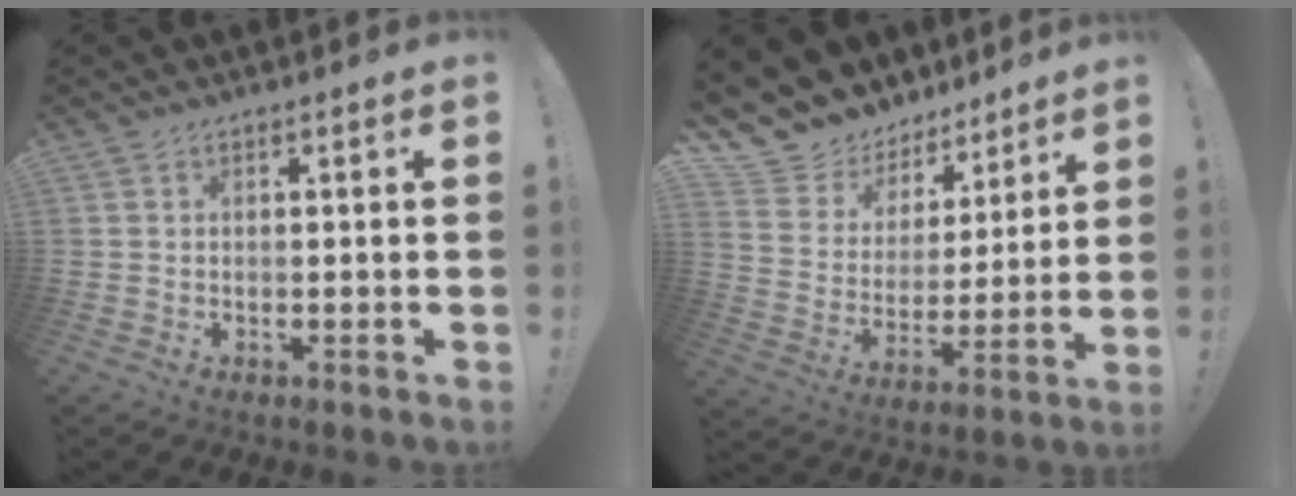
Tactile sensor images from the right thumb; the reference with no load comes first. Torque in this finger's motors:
{"motor_torque": [0.08, 0.28, 0.63, 0.68, 0.01]}